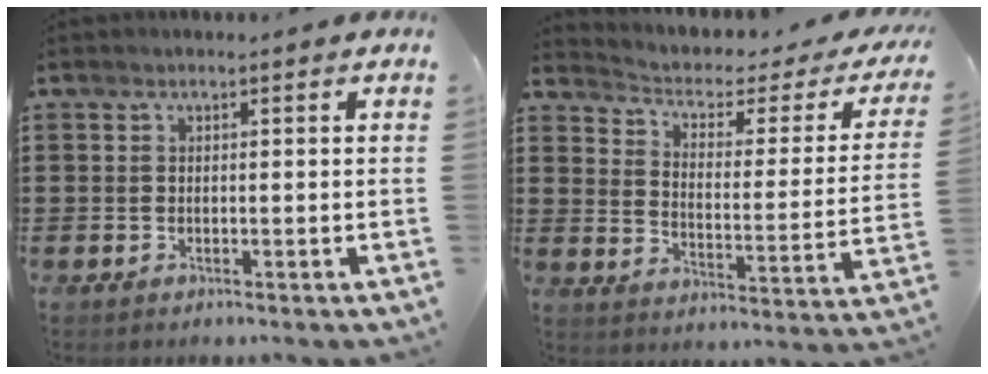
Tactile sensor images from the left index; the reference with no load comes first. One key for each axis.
{"total": 2.5, "fx": 1.3, "fy": 1.3, "fz": 1.6, "tx": -0.046, "ty": -0.015, "tz": 0.011}